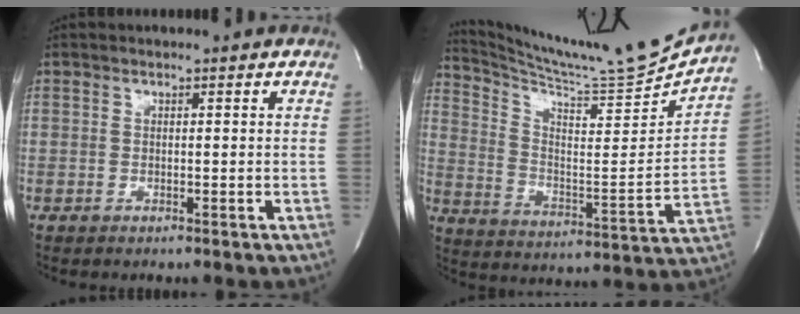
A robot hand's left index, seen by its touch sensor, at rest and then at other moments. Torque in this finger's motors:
{"motor_torque": [-1.25, -0.88, -0.05, 0.03]}